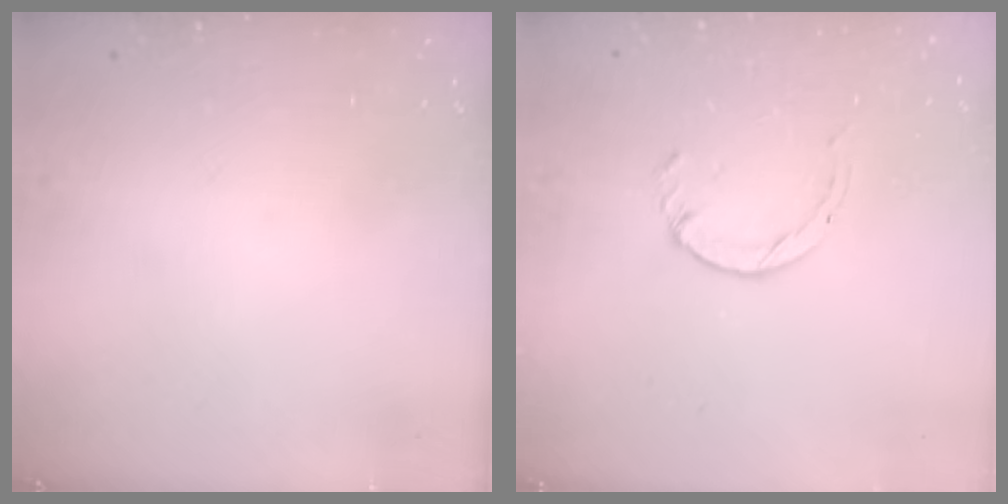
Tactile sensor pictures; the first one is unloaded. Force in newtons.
{"total": 1.4, "press": 1.4, "slide": 0.2}